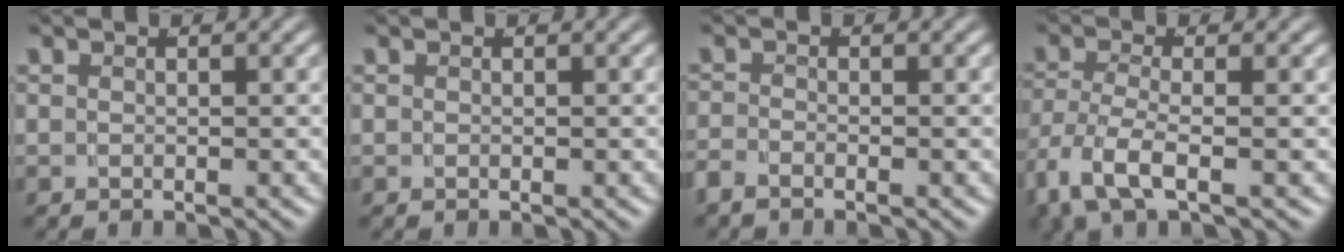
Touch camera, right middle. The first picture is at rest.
{"total": 0.0}
{"total": 1.4, "force": [-1.1, 0.7, 0.5], "torque": [-0.010, -0.003, -0.025]}
{"total": 4.2, "force": [-1.2, 2.2, 3.4], "torque": [-0.091, -0.022, -0.013]}